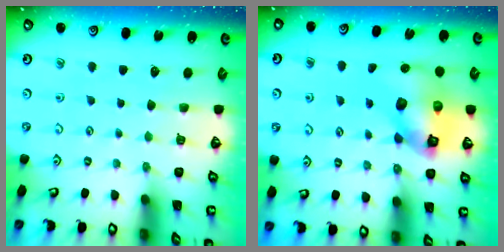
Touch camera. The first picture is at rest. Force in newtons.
{"total": 12.5, "press": 12.3, "slide": 2.1}